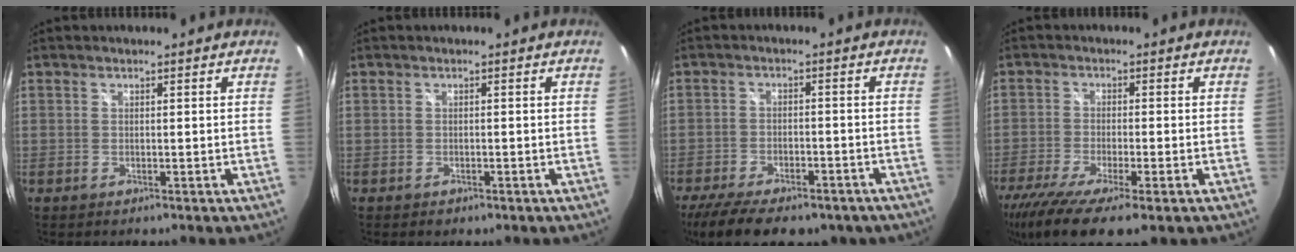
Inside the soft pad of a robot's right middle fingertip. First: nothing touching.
{"total": 1.1, "force": [-0.7, 0.7, 0.4], "torque": [-0.009, -0.003, -0.011]}
{"total": 17.5, "force": [-12.9, 7.1, 9.6], "torque": [-0.201, -0.038, -0.184]}
{"total": 12.9, "force": [-8.5, 2.7, 9.3], "torque": [-0.196, -0.058, -0.146]}